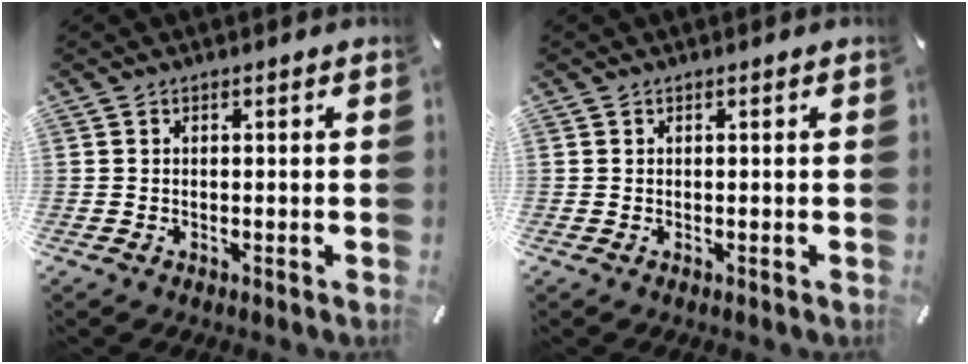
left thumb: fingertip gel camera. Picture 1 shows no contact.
{"total": 0.0}